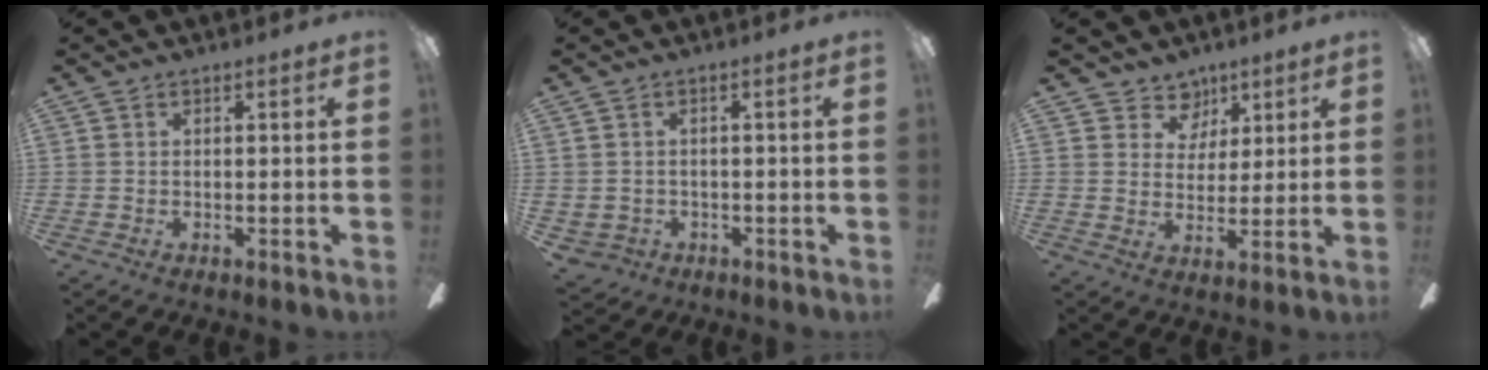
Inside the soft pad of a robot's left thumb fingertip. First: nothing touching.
{"total": 1.9, "force": [0.0, 1.9, 0.3], "torque": [-0.009, 0.001, -0.002]}
{"total": 6.6, "force": [4.4, 4.9, 0.4], "torque": [-0.004, -0.028, 0.082]}